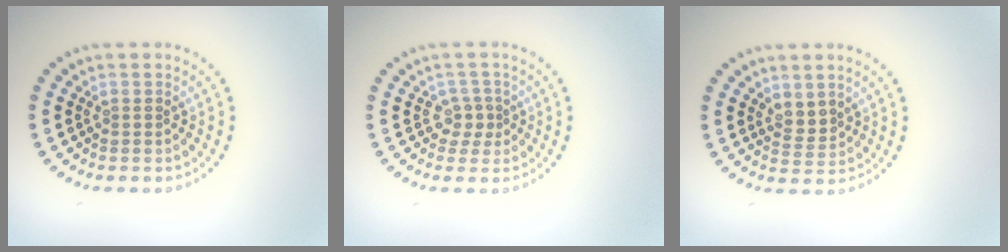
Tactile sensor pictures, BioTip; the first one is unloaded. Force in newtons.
{"total": 1.8, "press": 1.5, "slide": 1.1}
{"total": 1.7, "press": 1.4, "slide": 1.0}